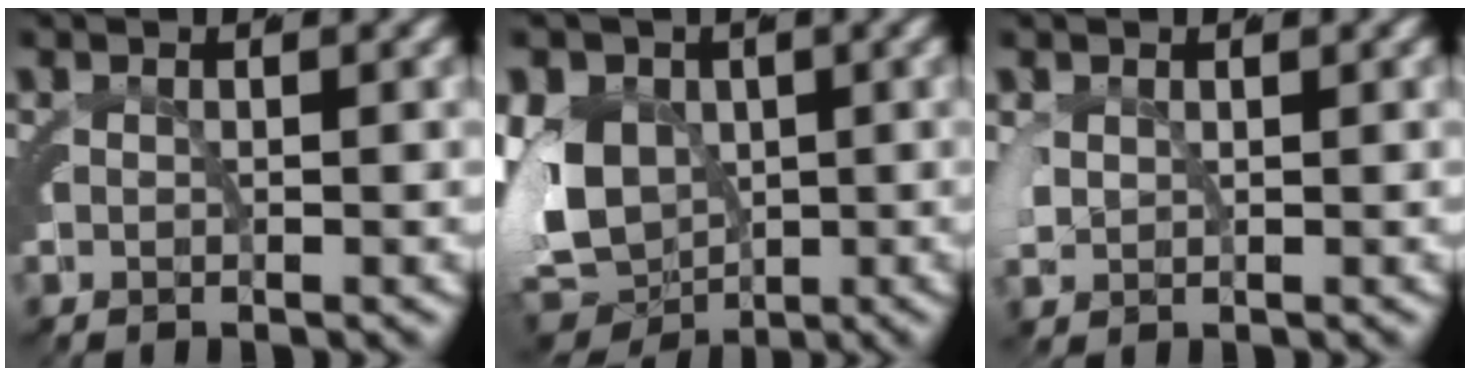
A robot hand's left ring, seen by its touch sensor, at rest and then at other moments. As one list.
[{"total": 13.5, "force": [-0.6, 11.6, 6.8], "torque": [-0.153, -0.035, -0.004]}, {"total": 2.0, "force": [1.1, 1.5, 0.8], "torque": [-0.036, 0.005, 0.021]}]